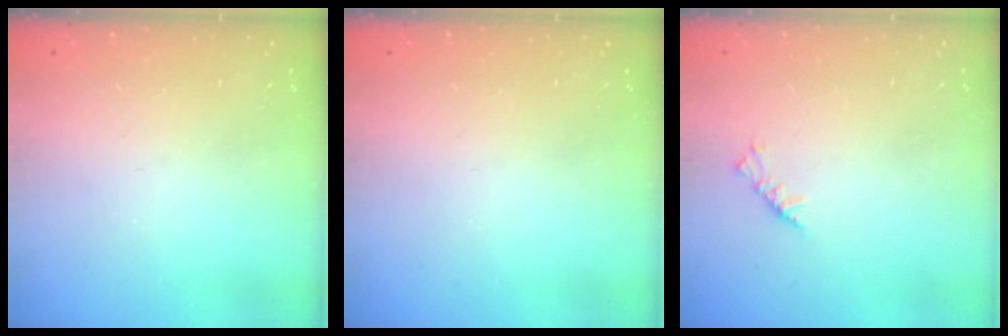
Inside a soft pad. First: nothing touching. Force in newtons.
{"total": 0.0}
{"total": 3.7, "press": 3.7, "slide": 0.8}